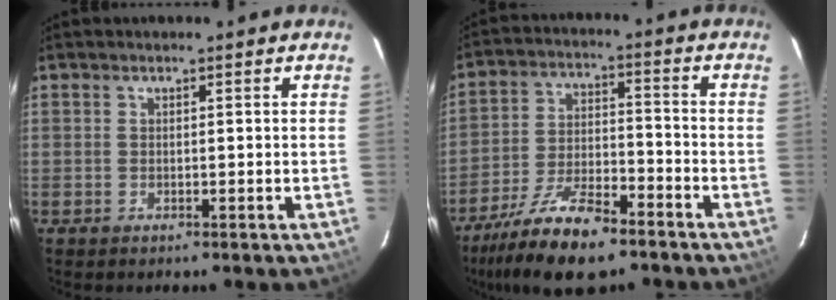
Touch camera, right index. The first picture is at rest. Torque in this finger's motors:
{"motor_torque": [1.13, -1.01, 0.67, 0.15]}